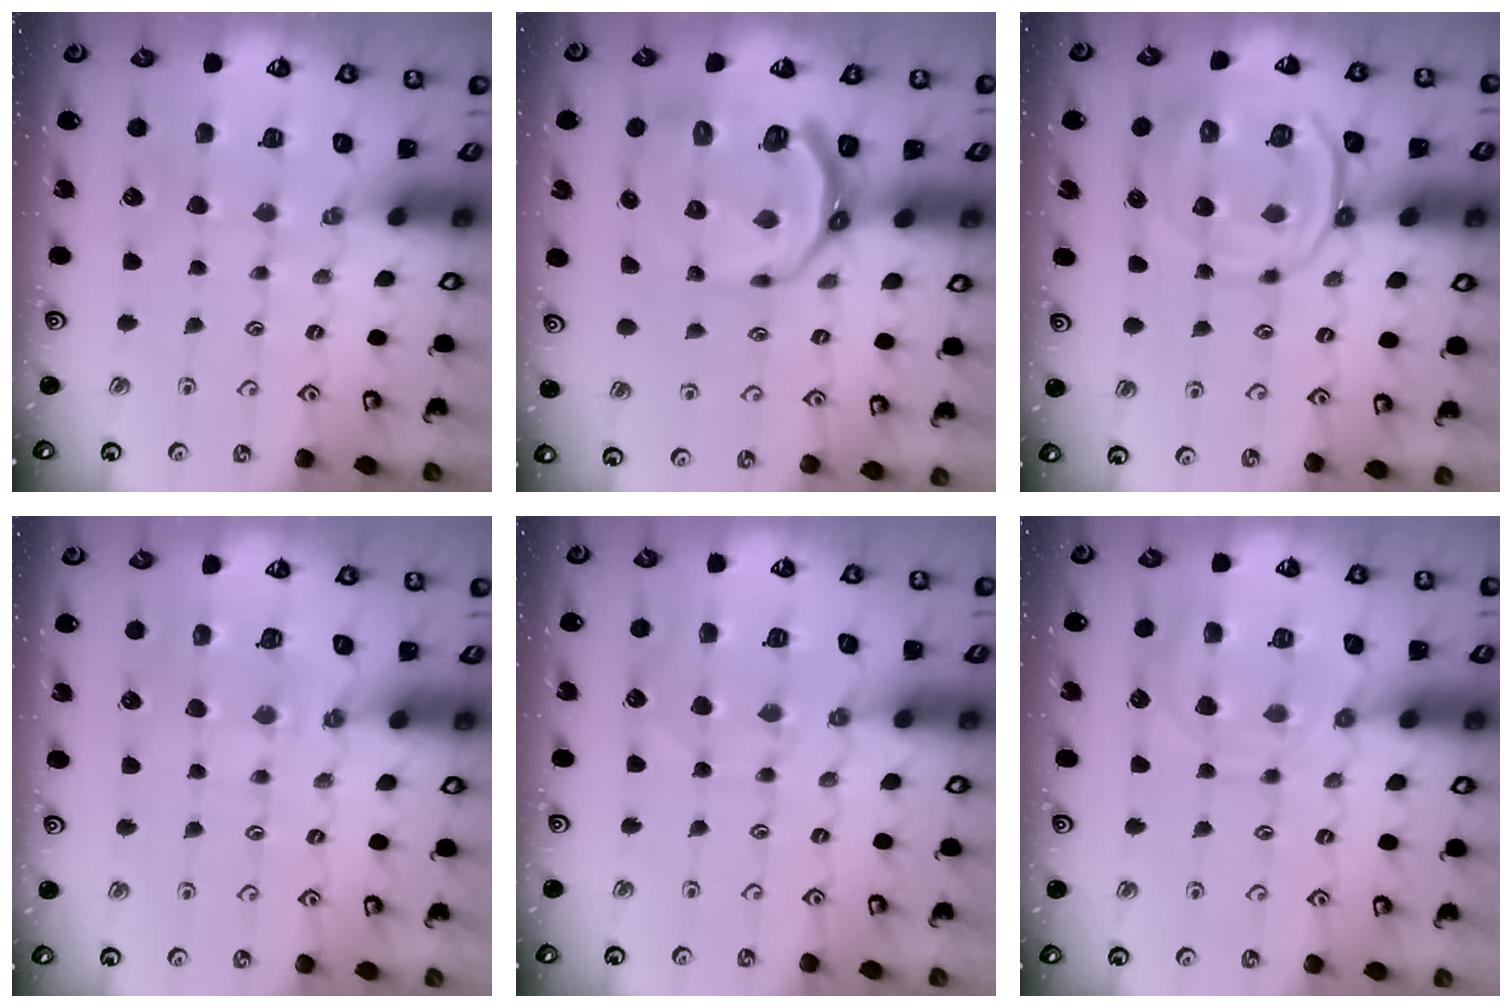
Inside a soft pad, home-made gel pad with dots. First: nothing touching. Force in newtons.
{"total": 9.7, "press": 9.0, "slide": 3.8}
{"total": 14.0, "press": 14.0, "slide": 1.5}
{"total": 5.8, "press": 5.8, "slide": 0.1}
{"total": 6.0, "press": 6.0, "slide": 0.6}
{"total": 11.7, "press": 11.6, "slide": 1.0}